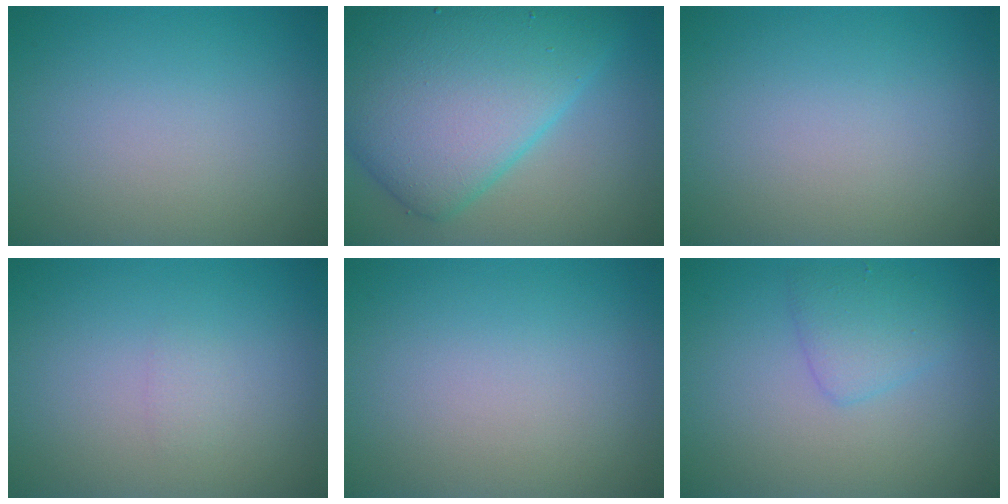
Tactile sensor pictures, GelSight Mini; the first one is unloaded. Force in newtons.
{"total": 12.0, "press": 12.0, "slide": 0.2}
{"total": 0.0}
{"total": 0.6, "press": 0.6, "slide": 0.1}
{"total": 0.0}
{"total": 2.2, "press": 2.2, "slide": 0.1}